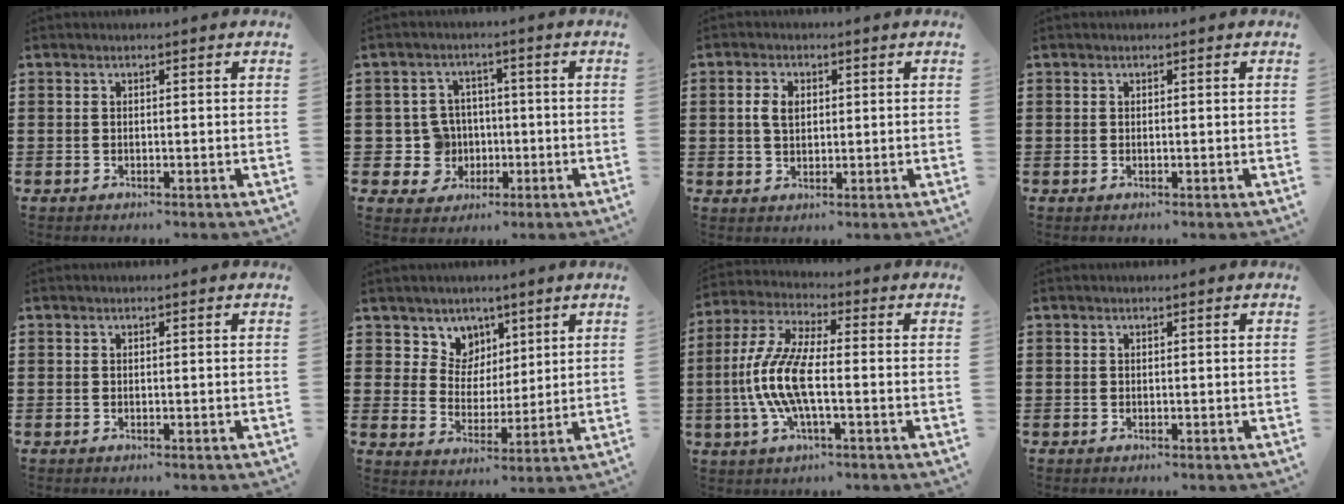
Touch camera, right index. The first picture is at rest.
{"total": 6.1, "force": [-0.6, 5.9, 1.6], "torque": [-0.059, 0.013, -0.008]}
{"total": 3.2, "force": [0.5, 2.1, 2.4], "torque": [-0.051, 0.011, 0.007]}
{"total": 0.0}
{"total": 0.0}
{"total": 6.0, "force": [3.7, 4.7, -0.3], "torque": [-0.034, -0.014, 0.068]}
{"total": 10.0, "force": [-2.0, 3.2, 9.2], "torque": [-0.221, -0.017, -0.045]}
{"total": 0.0}